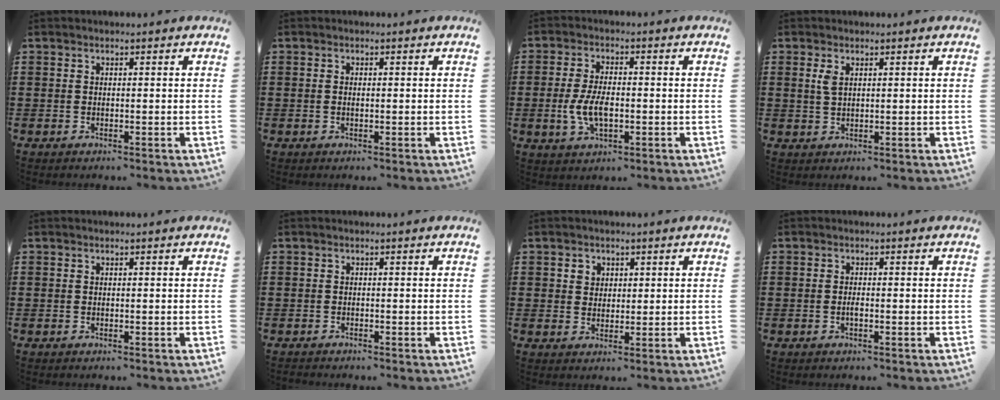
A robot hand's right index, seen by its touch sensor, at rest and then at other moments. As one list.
[{"total": 0.7, "force": [-0.1, 0.3, 0.6], "torque": [-0.014, -0.002, -0.001]}, {"total": 6.0, "force": [-1.0, 3.0, 5.1], "torque": [-0.119, -0.004, -0.024]}, {"total": 1.8, "force": [0.7, 0.6, 1.5], "torque": [-0.033, 0.003, 0.011]}, {"total": 0.0}, {"total": 0.7, "force": [-0.6, 0.3, 0.0], "torque": [0.001, 0.003, -0.014]}, {"total": 2.0, "force": [1.0, 1.7, 0.2], "torque": [-0.011, 0.010, 0.016]}, {"total": 1.0, "force": [-0.4, 0.2, 0.9], "torque": [-0.018, -0.004, -0.006]}]